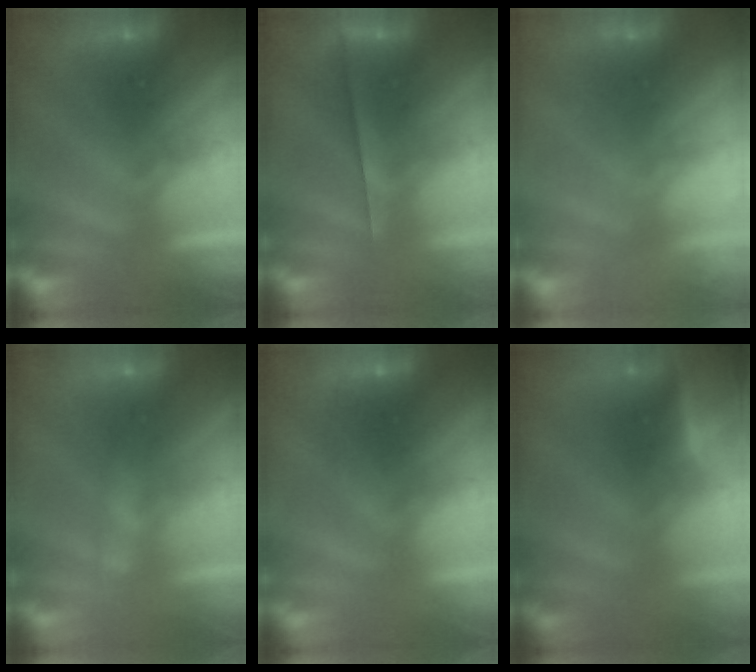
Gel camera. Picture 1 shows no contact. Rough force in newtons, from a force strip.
{"total": 2.5}
{"total": 2.3}
{"total": 2.6}
{"total": 2.7}
{"total": 7.6}